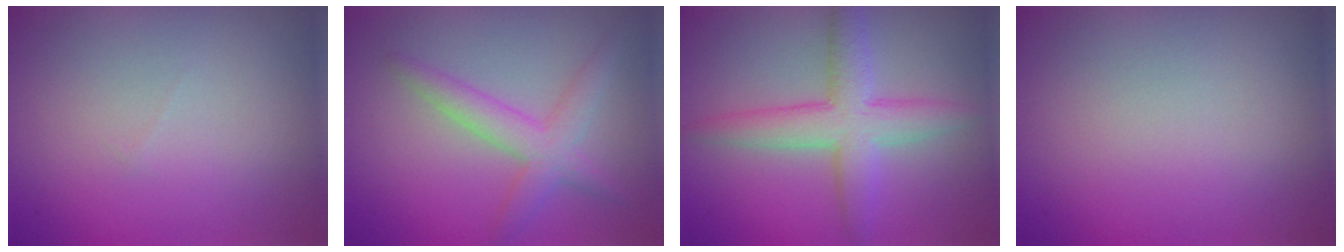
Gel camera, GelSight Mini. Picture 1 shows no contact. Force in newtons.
{"total": 3.6, "press": 3.6, "slide": 0.0}
{"total": 5.0, "press": 5.0, "slide": 0.1}
{"total": 0.0}